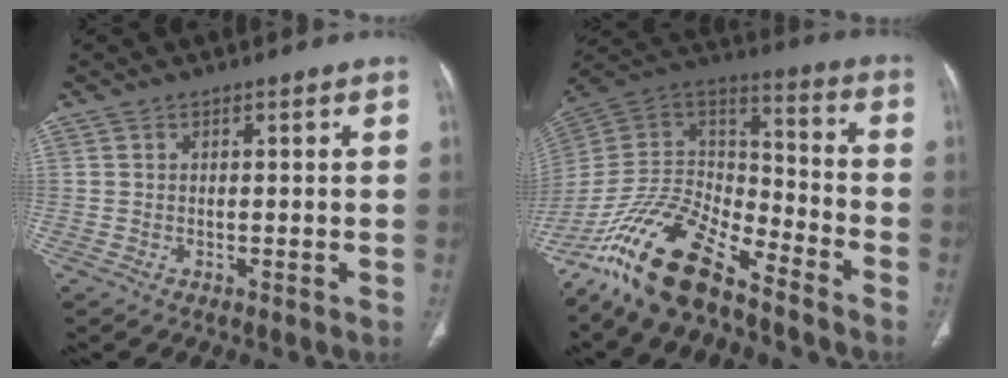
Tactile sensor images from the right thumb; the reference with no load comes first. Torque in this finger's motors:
{"motor_torque": [0.38, 0.19, 1.55, -1.23, 0.50]}